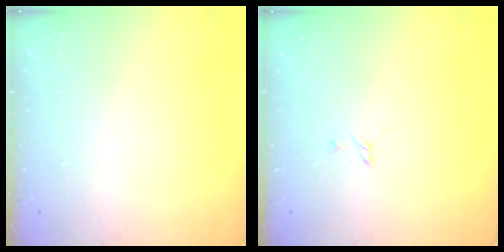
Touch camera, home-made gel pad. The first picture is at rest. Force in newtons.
{"total": 3.3, "press": 3.3, "slide": 0.3}